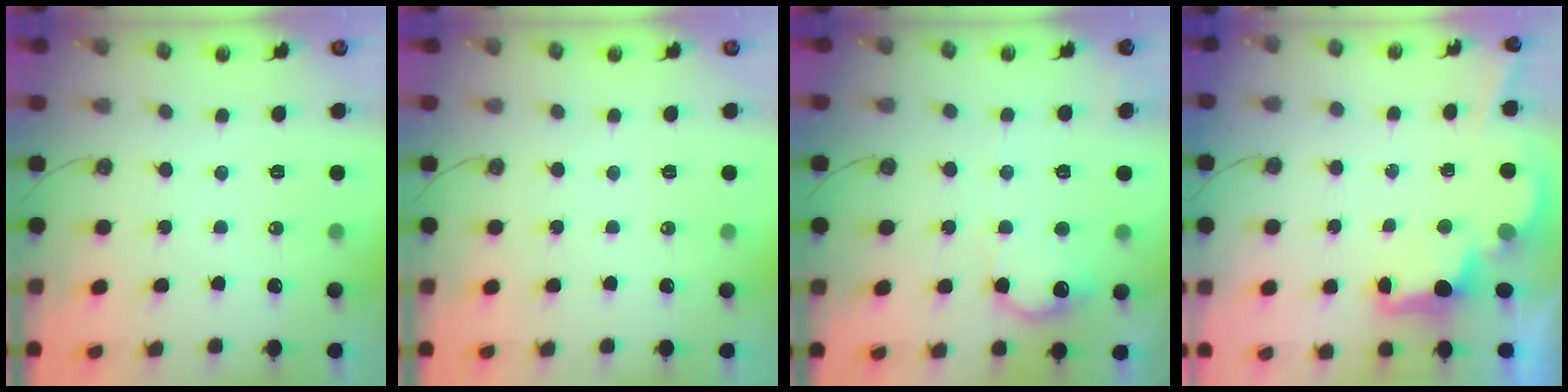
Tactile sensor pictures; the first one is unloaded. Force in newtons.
{"total": 0.0}
{"total": 11.6, "press": 11.6, "slide": 0.5}
{"total": 2.6, "press": 2.5, "slide": 0.8}